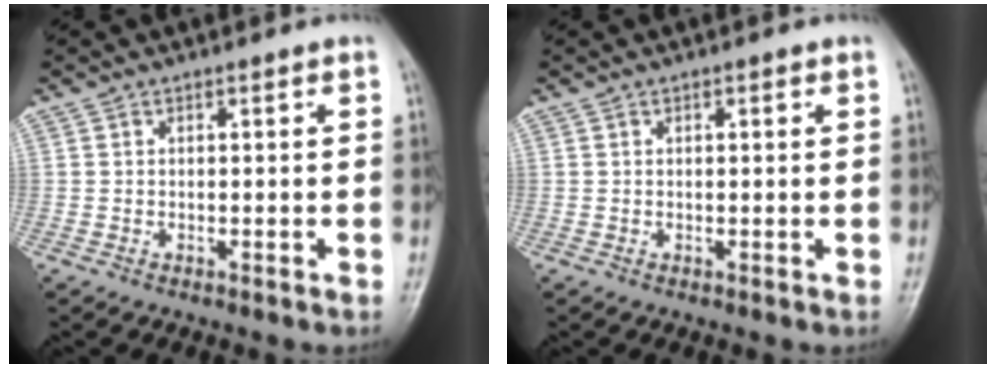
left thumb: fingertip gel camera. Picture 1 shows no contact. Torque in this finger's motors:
{"motor_torque": [0.07, 0.12, -0.32, -0.24, -0.01]}